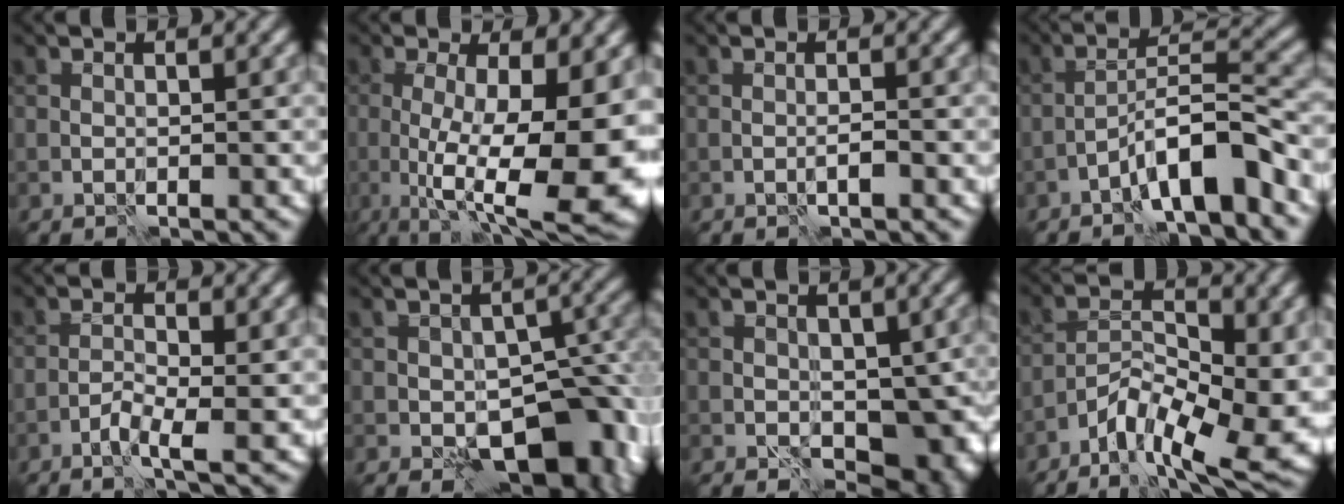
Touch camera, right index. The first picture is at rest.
{"total": 13.8, "force": [-1.5, 4.2, 13.0], "torque": [-0.174, -0.008, -0.014]}
{"total": 0.7, "force": [-0.3, 0.0, 0.6], "torque": [-0.009, 0.003, -0.008]}
{"total": 5.9, "force": [-3.6, 1.1, 4.6], "torque": [-0.072, 0.023, -0.062]}
{"total": 2.4, "force": [-1.1, 0.5, 2.1], "torque": [-0.041, 0.003, -0.027]}
{"total": 9.5, "force": [-3.1, 5.5, 7.1], "torque": [-0.084, -0.006, -0.039]}
{"total": 6.2, "force": [-1.0, 4.1, 4.4], "torque": [-0.051, -0.015, -0.006]}
{"total": 10.3, "force": [-5.3, 4.3, 7.7], "torque": [-0.114, -0.012, -0.090]}